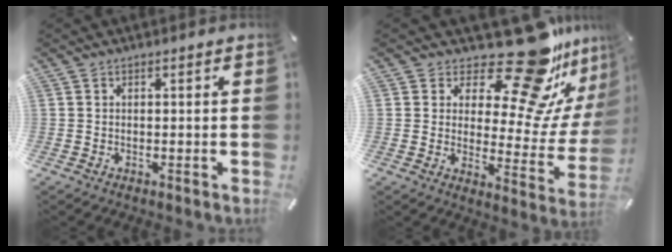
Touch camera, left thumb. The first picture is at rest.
{"total": 22.3, "force": [16.8, 7.5, 12.5], "torque": [-0.162, -0.150, 0.277]}